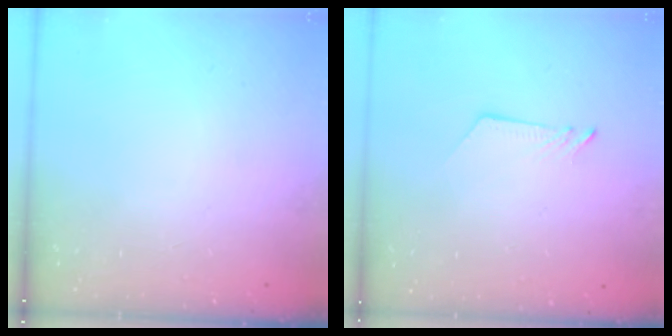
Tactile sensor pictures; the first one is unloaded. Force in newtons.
{"total": 2.6, "press": 2.6, "slide": 0.3}